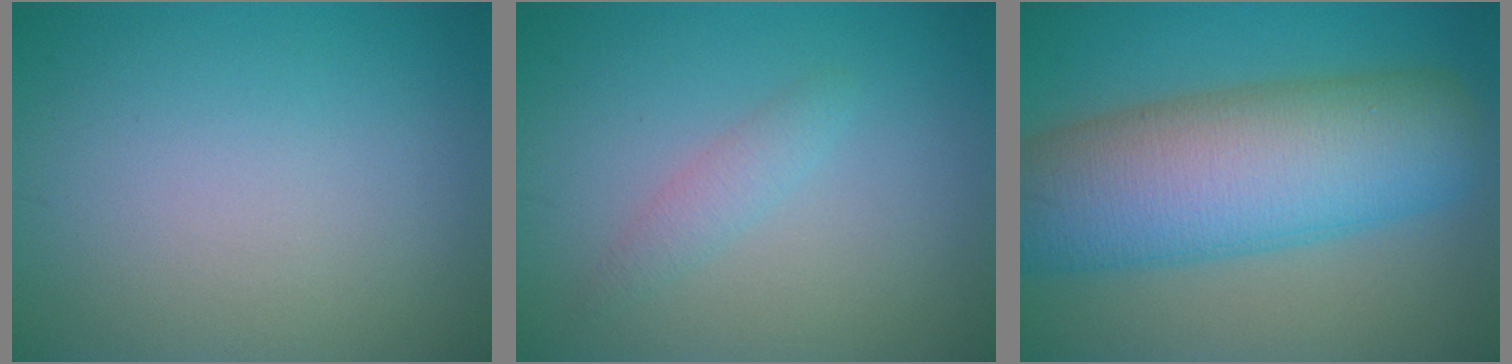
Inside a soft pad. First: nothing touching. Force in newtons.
{"total": 1.6, "press": 1.6, "slide": 0.2}
{"total": 12.6, "press": 12.6, "slide": 0.4}